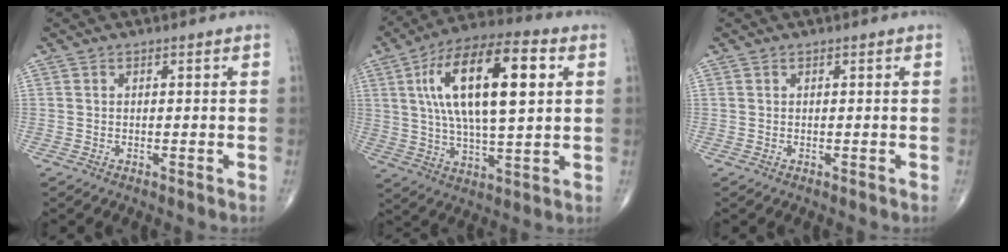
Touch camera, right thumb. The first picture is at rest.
{"total": 21.5, "force": [5.5, 8.1, 19.1], "torque": [-0.331, 0.008, 0.089]}
{"total": 0.0}